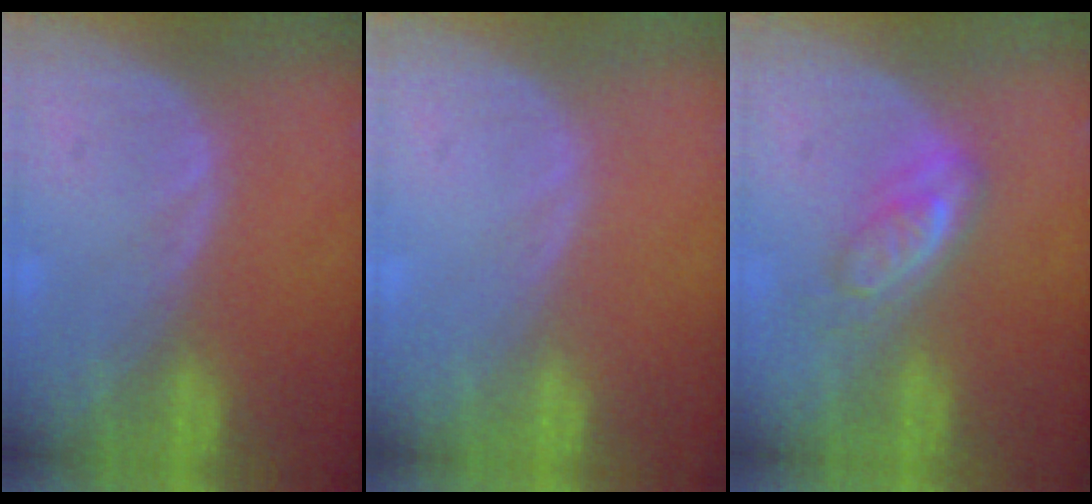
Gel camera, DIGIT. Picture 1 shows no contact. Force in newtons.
{"total": 0.0}
{"total": 4.8, "press": 4.5, "slide": 1.5}